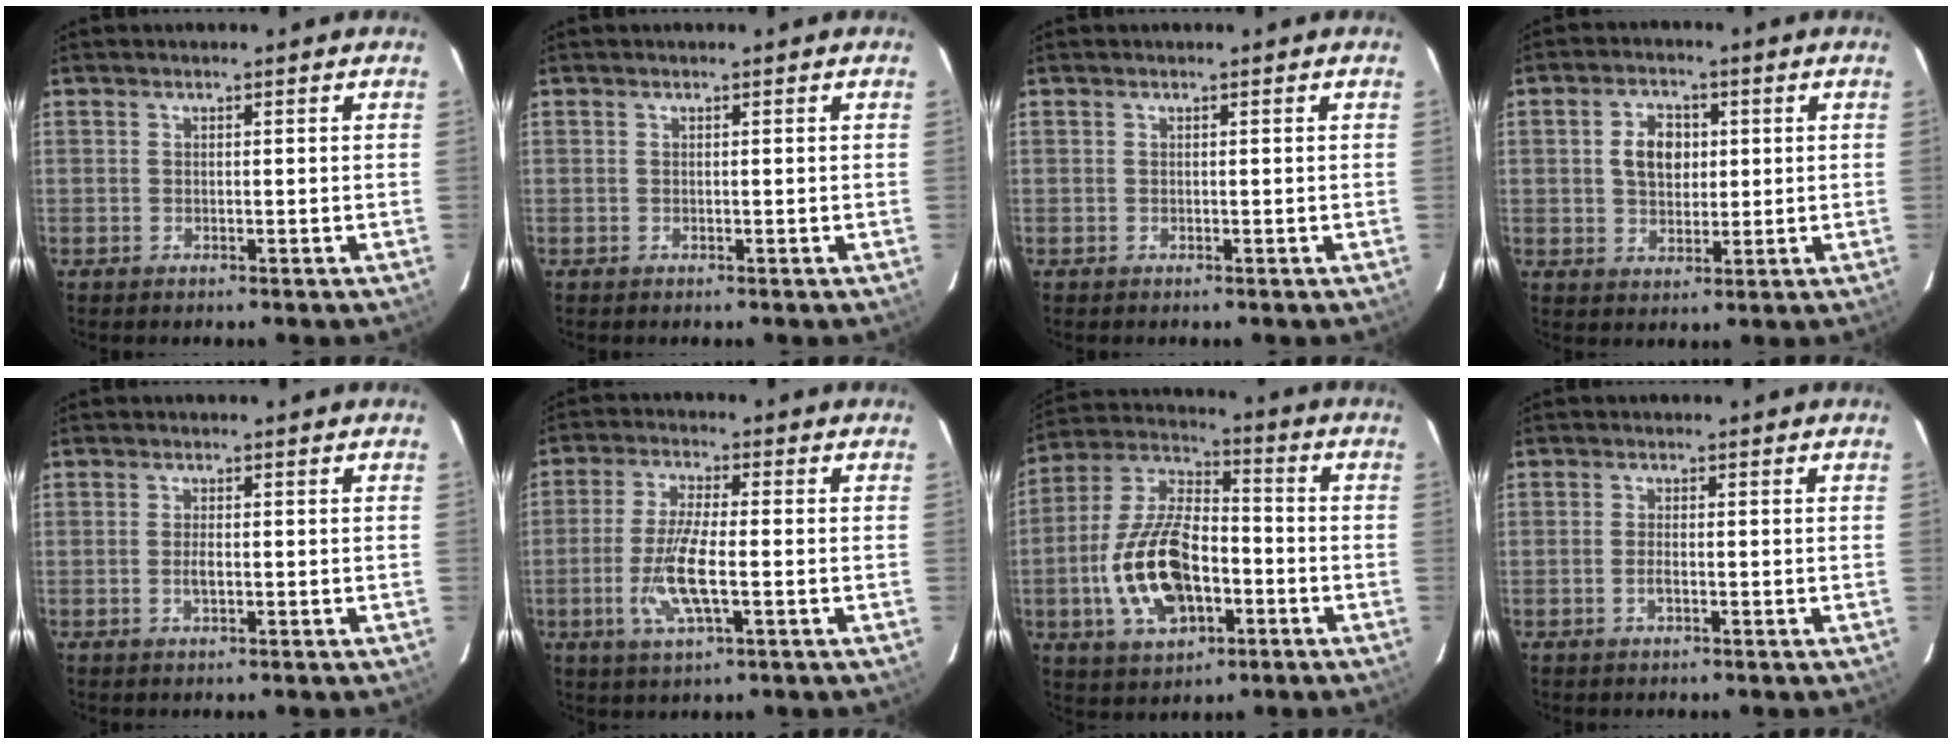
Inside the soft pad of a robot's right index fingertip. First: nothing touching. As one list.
[{"total": 0.0}, {"total": 0.0}, {"total": 6.4, "force": [1.2, 4.6, 4.4], "torque": [-0.078, 0.014, 0.024]}, {"total": 1.7, "force": [-0.3, 0.6, 1.5], "torque": [-0.030, -0.002, -0.006]}, {"total": 9.3, "force": [-2.2, 2.0, 8.8], "torque": [-0.179, -0.008, -0.045]}, {"total": 17.7, "force": [-5.0, 9.4, 14.2], "torque": [-0.298, 0.006, -0.083]}, {"total": 1.6, "force": [-0.7, 0.5, 1.4], "torque": [-0.031, 0.000, -0.013]}]